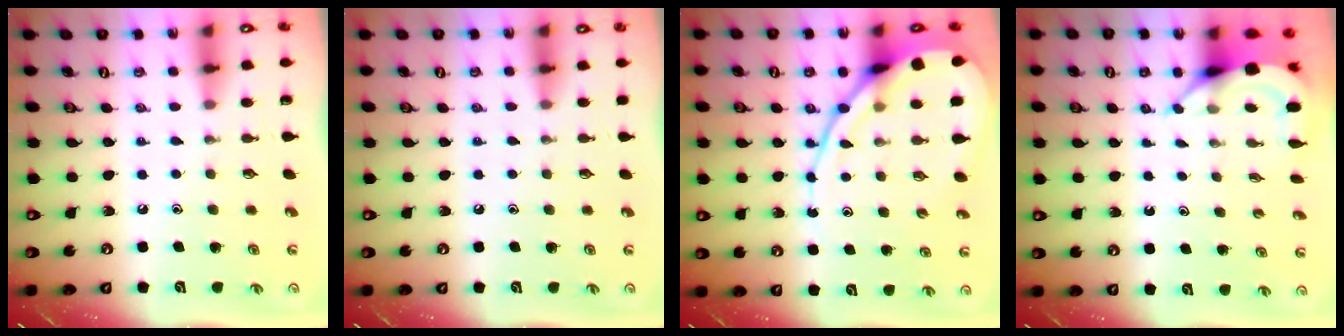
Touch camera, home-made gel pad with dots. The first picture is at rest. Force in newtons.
{"total": 3.5, "press": 3.5, "slide": 0.6}
{"total": 12.7, "press": 12.6, "slide": 1.2}
{"total": 6.1, "press": 6.1, "slide": 0.4}